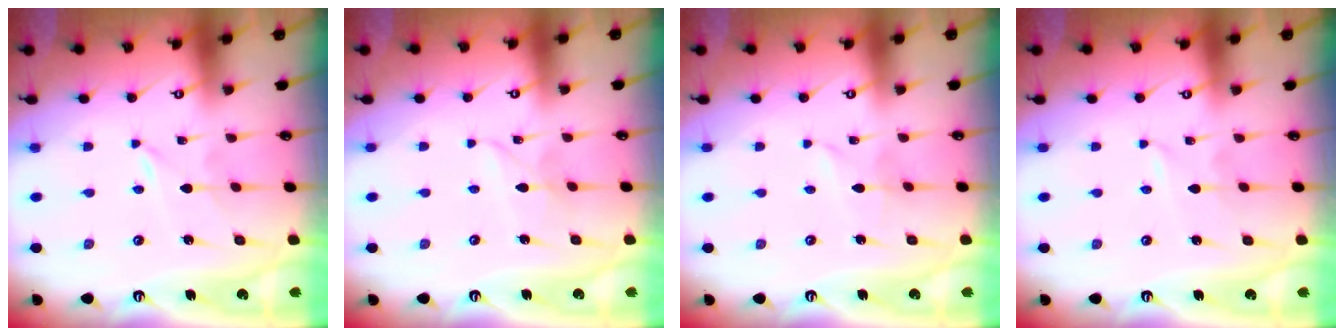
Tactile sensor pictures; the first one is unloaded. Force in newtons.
{"total": 3.3, "press": 3.3, "slide": 0.3}
{"total": 1.9, "press": 1.9, "slide": 0.2}
{"total": 1.0, "press": 1.0, "slide": 0.0}